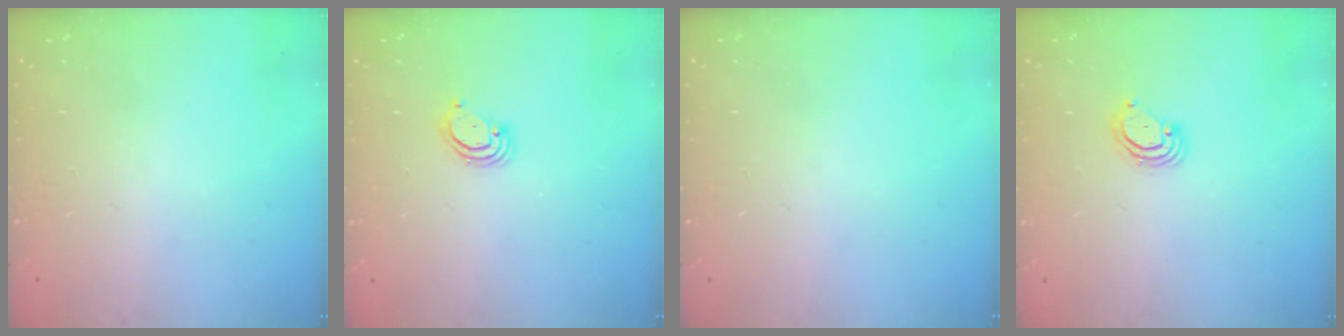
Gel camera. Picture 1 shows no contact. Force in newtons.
{"total": 3.2, "press": 3.2, "slide": 0.2}
{"total": 0.0}
{"total": 3.0, "press": 2.9, "slide": 0.3}